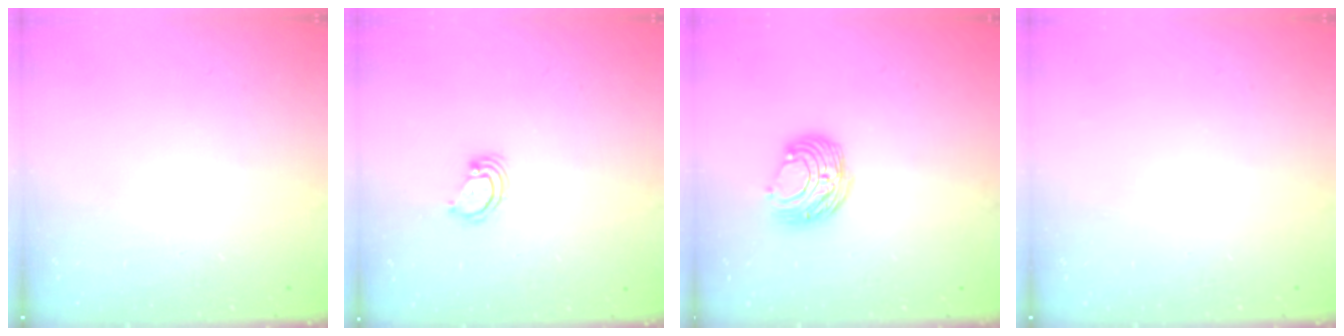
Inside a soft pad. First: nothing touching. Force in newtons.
{"total": 2.9, "press": 2.9, "slide": 0.3}
{"total": 8.7, "press": 8.7, "slide": 0.6}
{"total": 0.0}